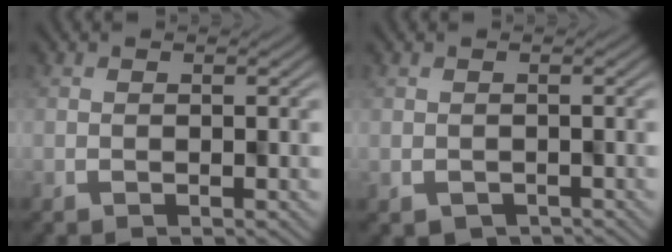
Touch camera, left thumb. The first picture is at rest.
{"total": 1.3, "force": [-0.8, 1.0, 0.3], "torque": [-0.003, -0.003, -0.008]}